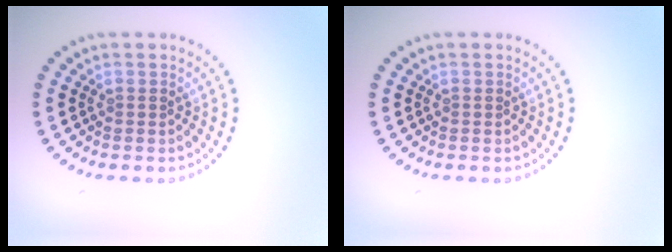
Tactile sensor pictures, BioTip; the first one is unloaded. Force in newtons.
{"total": 0.0}